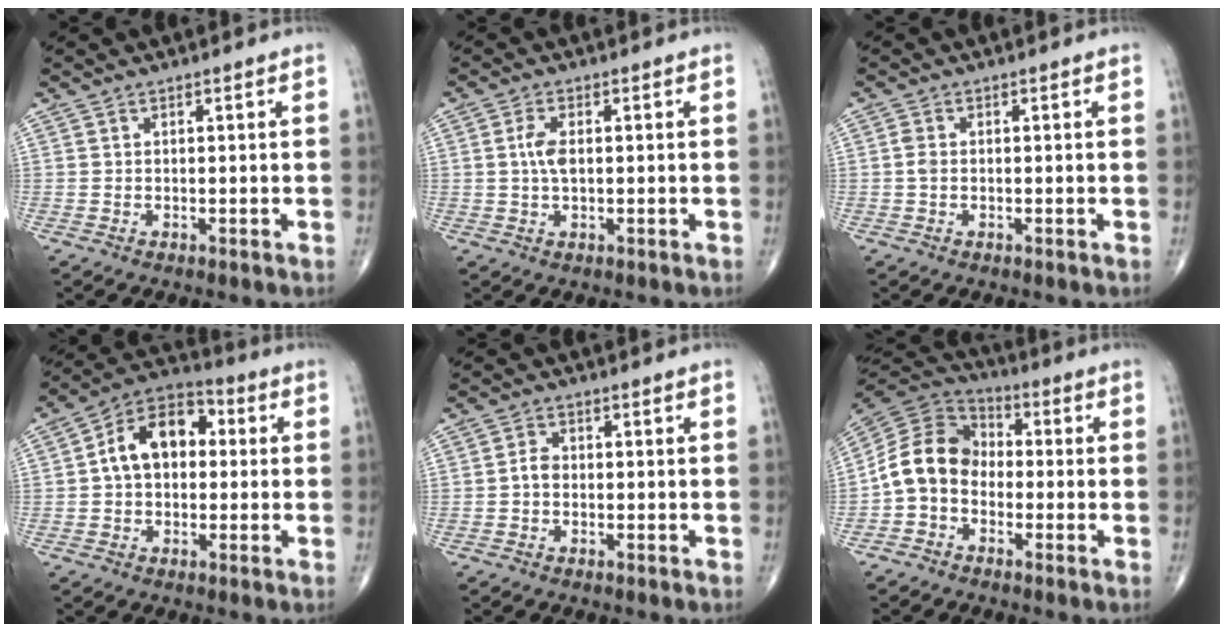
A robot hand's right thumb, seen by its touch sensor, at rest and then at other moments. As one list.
[{"total": 3.6, "force": [0.3, 1.7, 3.1], "torque": [-0.069, 0.002, 0.004]}, {"total": 1.4, "force": [-0.1, 0.9, 1.1], "torque": [-0.023, 0.000, -0.005]}, {"total": 12.6, "force": [1.4, 8.5, 9.3], "torque": [-0.131, 0.034, 0.009]}, {"total": 2.2, "force": [-0.4, 1.7, 1.4], "torque": [-0.019, 0.008, -0.014]}, {"total": 11.1, "force": [-2.2, 8.7, 6.5], "torque": [-0.111, 0.042, -0.058]}]